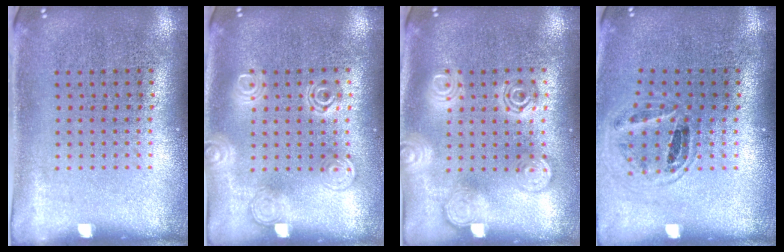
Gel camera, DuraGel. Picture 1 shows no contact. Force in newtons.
{"total": 1.3, "press": 1.3, "slide": 0.2}
{"total": 1.8, "press": 1.8, "slide": 0.2}
{"total": 0.9, "press": 0.9, "slide": 0.3}